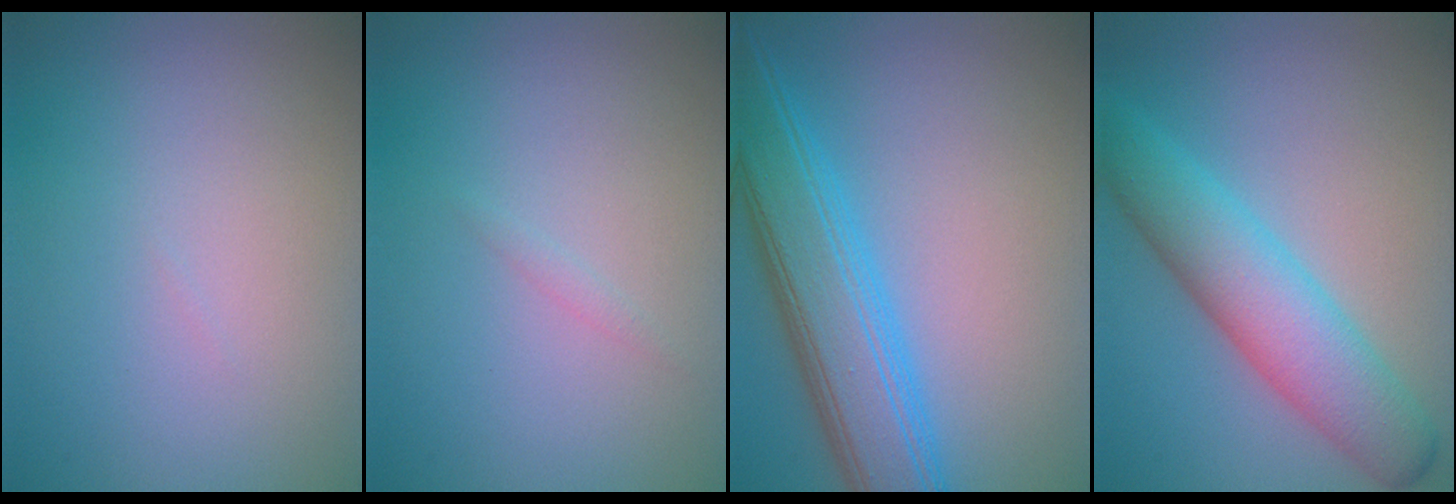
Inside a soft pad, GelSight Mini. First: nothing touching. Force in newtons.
{"total": 0.5, "press": 0.5, "slide": 0.0}
{"total": 7.3, "press": 7.3, "slide": 0.3}
{"total": 6.4, "press": 6.4, "slide": 0.2}